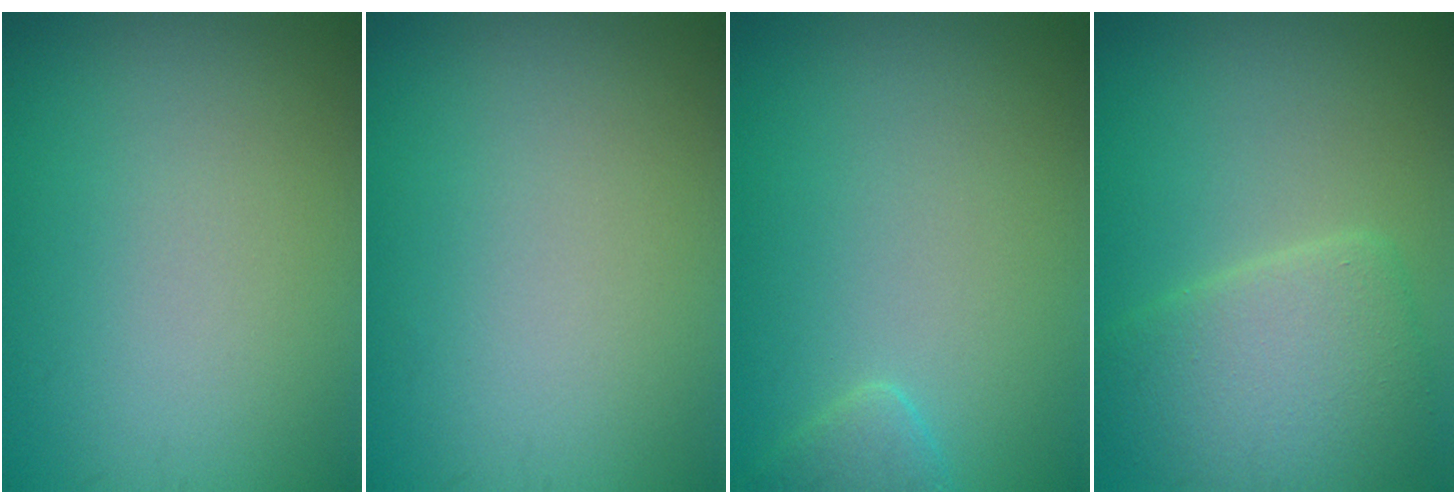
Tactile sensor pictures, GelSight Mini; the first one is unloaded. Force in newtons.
{"total": 0.0}
{"total": 1.4, "press": 1.4, "slide": 0.2}
{"total": 5.1, "press": 5.0, "slide": 0.5}